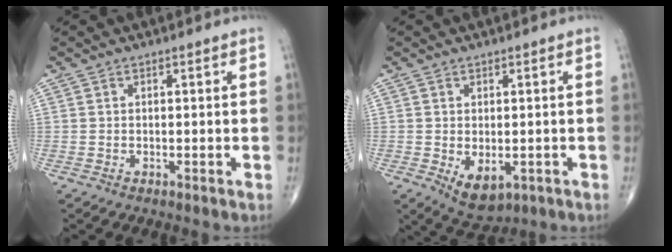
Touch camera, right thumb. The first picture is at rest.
{"total": 5.9, "force": [-1.5, 3.5, 4.5], "torque": [-0.061, -0.006, -0.007]}